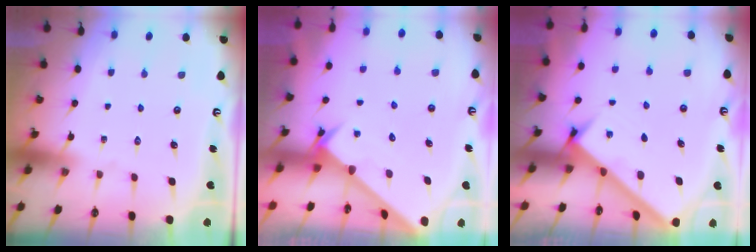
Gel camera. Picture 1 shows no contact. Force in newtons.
{"total": 2.6, "press": 2.6, "slide": 0.2}
{"total": 2.9, "press": 2.9, "slide": 0.3}